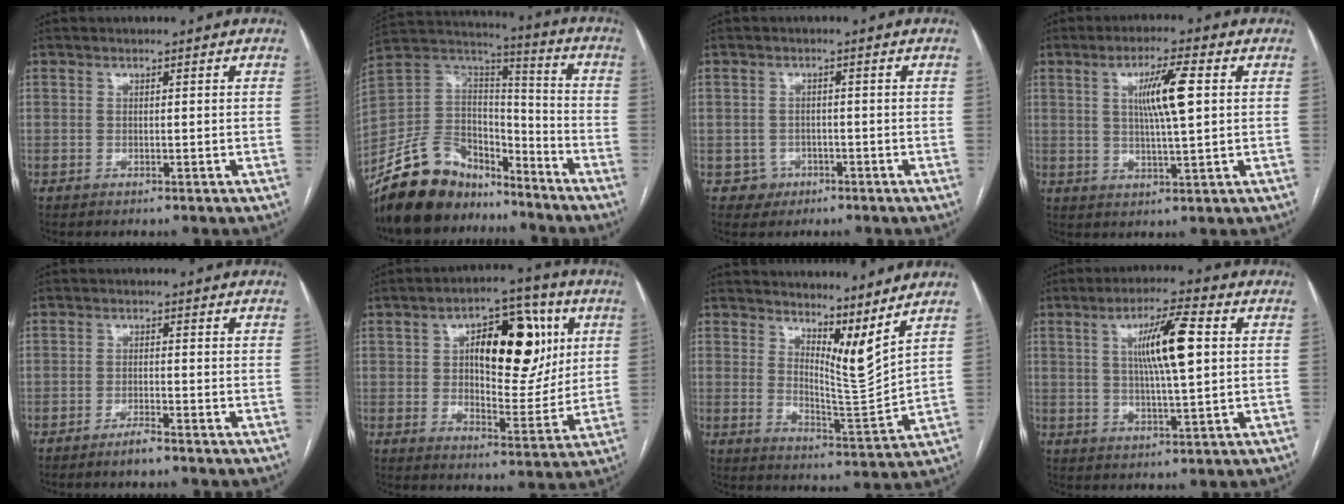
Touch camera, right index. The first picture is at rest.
{"total": 15.9, "force": [-12.9, 8.0, 4.8], "torque": [-0.096, 0.060, -0.234]}
{"total": 2.9, "force": [-1.2, 2.7, -0.3], "torque": [0.016, 0.015, -0.016]}
{"total": 7.8, "force": [1.8, 0.4, 7.5], "torque": [-0.136, 0.002, 0.031]}
{"total": 2.3, "force": [-1.9, -0.1, 1.3], "torque": [-0.028, -0.003, -0.037]}
{"total": 16.2, "force": [4.5, 7.1, 13.9], "torque": [-0.194, 0.030, 0.073]}
{"total": 7.3, "force": [5.6, 0.4, 4.6], "torque": [-0.081, -0.029, 0.099]}
{"total": 10.0, "force": [2.0, 0.9, 9.7], "torque": [-0.172, 0.008, 0.034]}